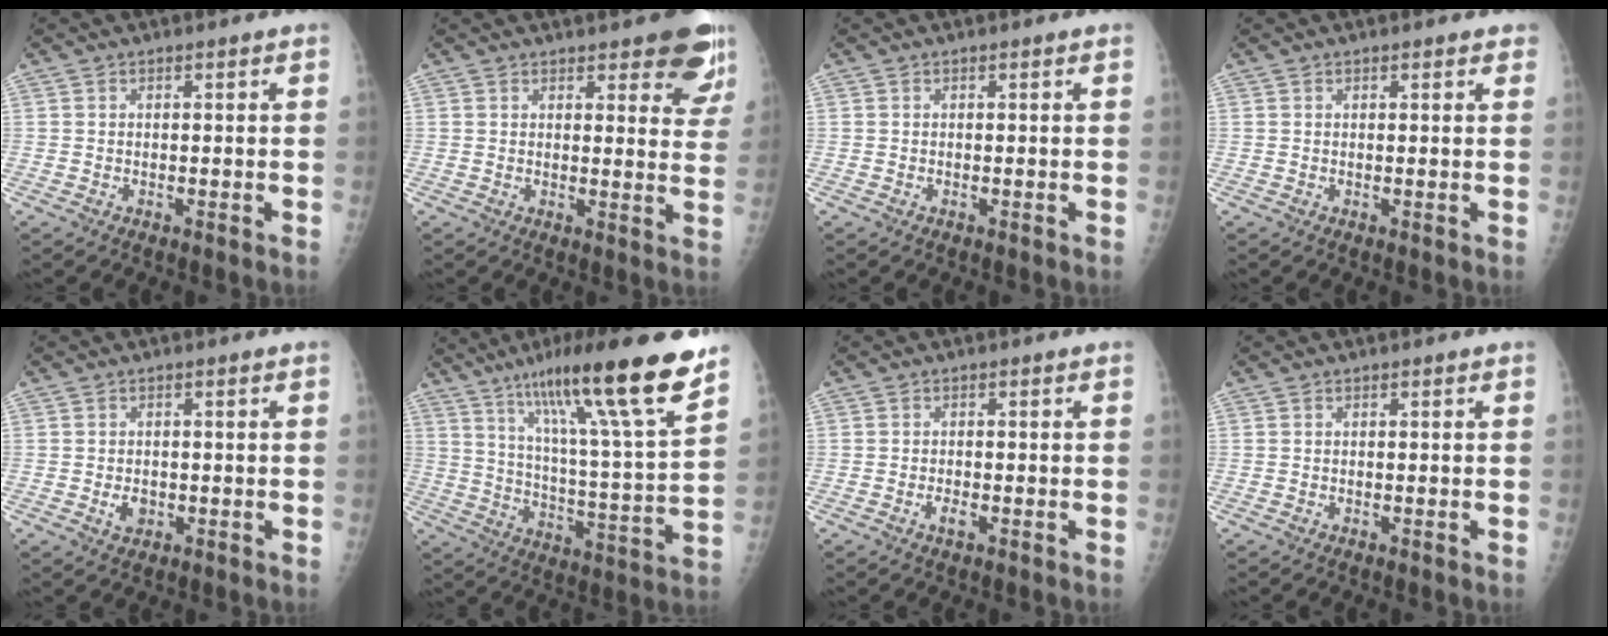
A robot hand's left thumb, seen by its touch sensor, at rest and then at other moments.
{"total": 10.0, "force": [7.1, 3.3, 6.2], "torque": [-0.034, -0.036, 0.075]}
{"total": 0.0}
{"total": 1.5, "force": [1.0, 0.6, 0.9], "torque": [-0.005, -0.002, 0.010]}
{"total": 2.5, "force": [-0.5, 1.8, 1.6], "torque": [-0.021, 0.001, -0.004]}
{"total": 22.8, "force": [15.2, 2.2, 16.9], "torque": [-0.252, -0.052, 0.247]}
{"total": 1.6, "force": [-0.7, 0.6, 1.3], "torque": [-0.022, 0.001, -0.013]}
{"total": 0.0}